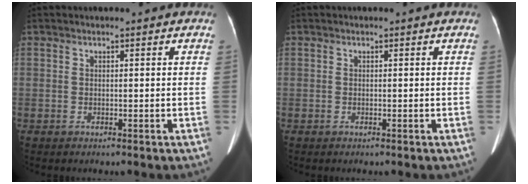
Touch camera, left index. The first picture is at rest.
{"total": 0.0}